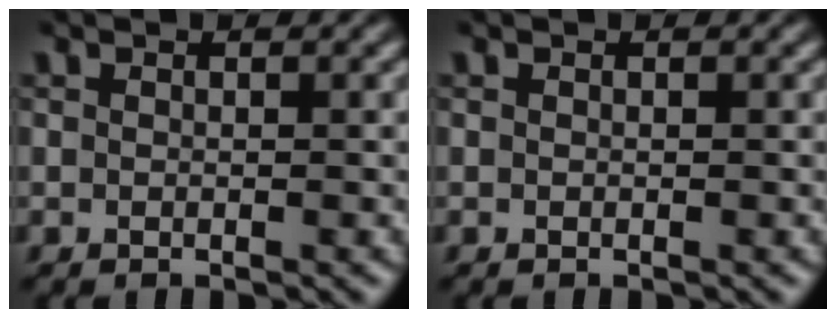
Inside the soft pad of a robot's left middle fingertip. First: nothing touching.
{"total": 0.0}